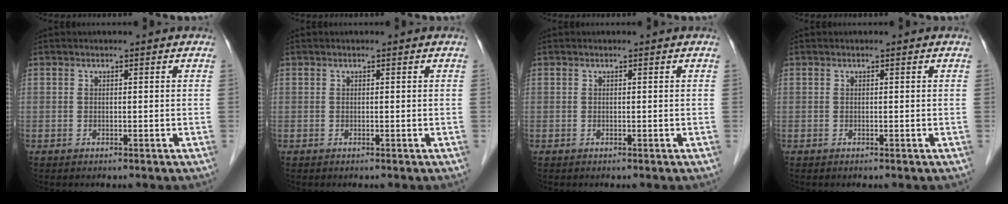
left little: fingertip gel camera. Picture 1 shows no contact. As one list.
[{"total": 0.0}, {"total": 0.0}, {"total": 0.0}]